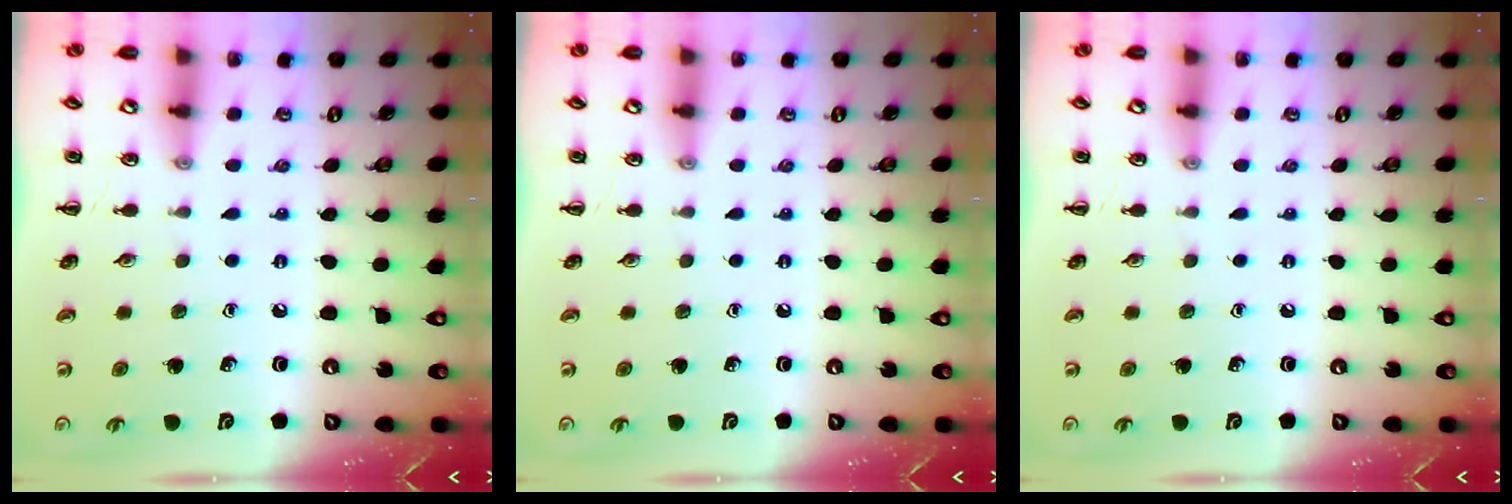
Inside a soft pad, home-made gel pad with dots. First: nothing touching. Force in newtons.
{"total": 0.0}
{"total": 0.0}